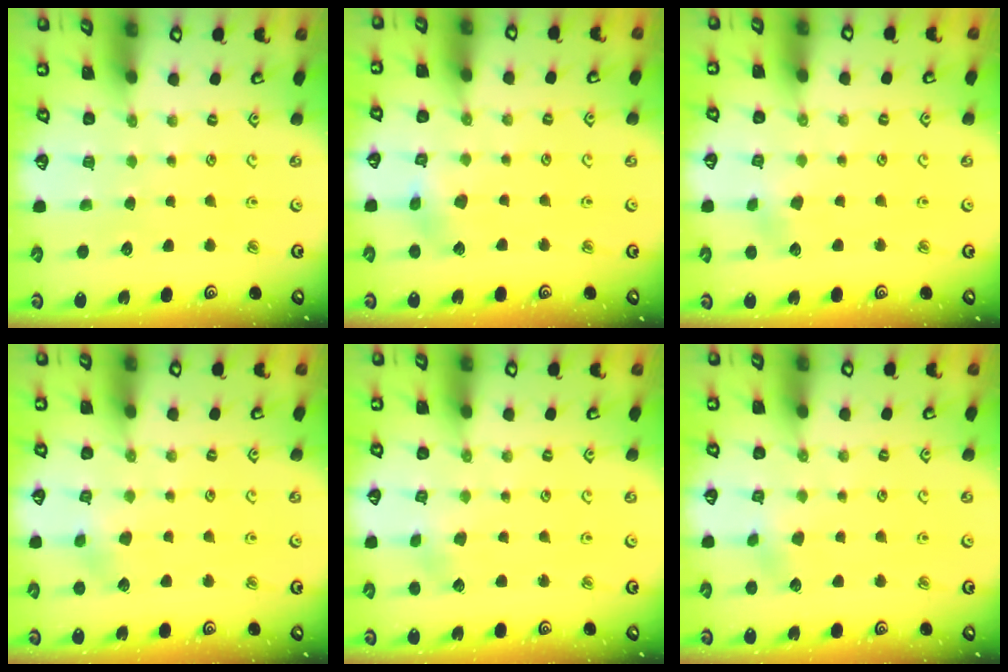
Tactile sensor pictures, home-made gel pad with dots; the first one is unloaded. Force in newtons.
{"total": 5.8, "press": 5.8, "slide": 0.4}
{"total": 4.0, "press": 3.9, "slide": 0.4}
{"total": 5.4, "press": 5.3, "slide": 0.8}
{"total": 2.5, "press": 2.5, "slide": 0.5}
{"total": 3.3, "press": 3.3, "slide": 0.3}